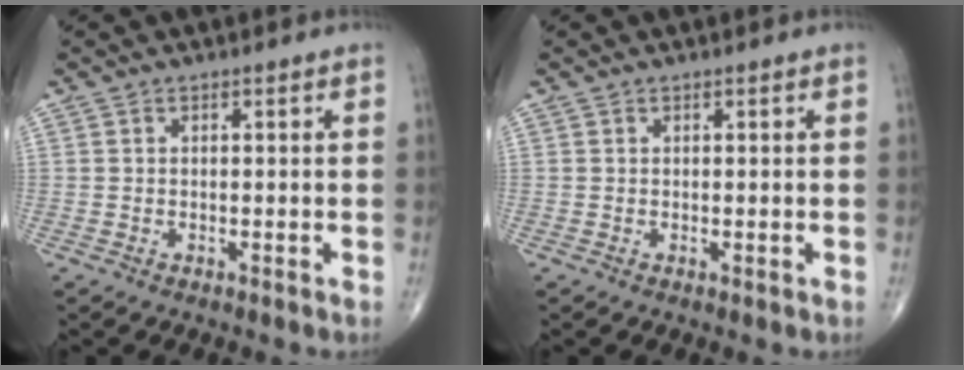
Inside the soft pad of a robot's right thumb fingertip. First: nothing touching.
{"total": 0.0}